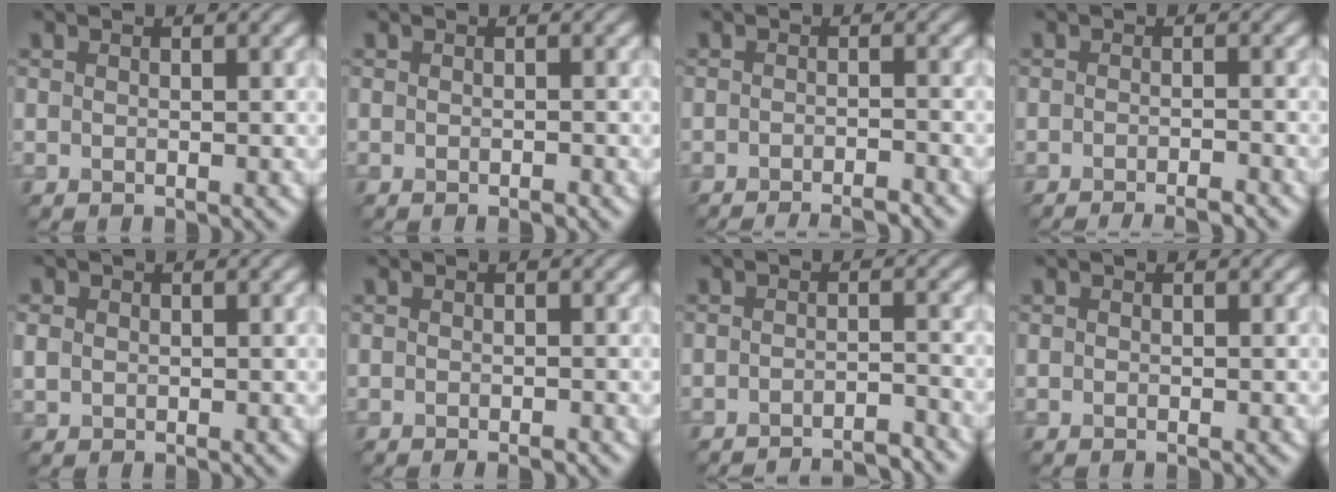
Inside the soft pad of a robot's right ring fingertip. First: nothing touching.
{"total": 0.6, "force": [-0.5, 0.1, 0.3], "torque": [-0.003, 0.000, -0.007]}
{"total": 3.4, "force": [-2.9, 0.4, 1.7], "torque": [-0.020, 0.002, -0.045]}
{"total": 3.1, "force": [-2.5, 0.5, 1.8], "torque": [-0.020, 0.000, -0.040]}
{"total": 1.2, "force": [0.2, 1.1, 0.5], "torque": [-0.011, 0.001, 0.004]}
{"total": 0.9, "force": [-0.6, 0.1, 0.6], "torque": [-0.009, -0.004, -0.009]}
{"total": 4.2, "force": [-4.0, 0.4, 1.3], "torque": [-0.011, 0.005, -0.056]}
{"total": 0.0}